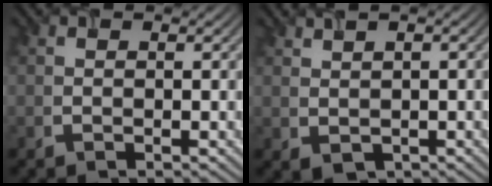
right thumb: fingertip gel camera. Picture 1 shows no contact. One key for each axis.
{"total": 1.8, "fx": 0.8, "fy": 1.1, "fz": 1.2, "tx": -0.027, "ty": -0.004, "tz": 0.022}